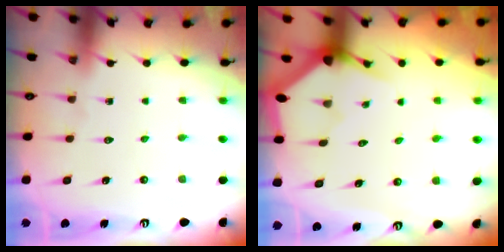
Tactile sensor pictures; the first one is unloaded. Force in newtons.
{"total": 3.4, "press": 3.4, "slide": 0.1}